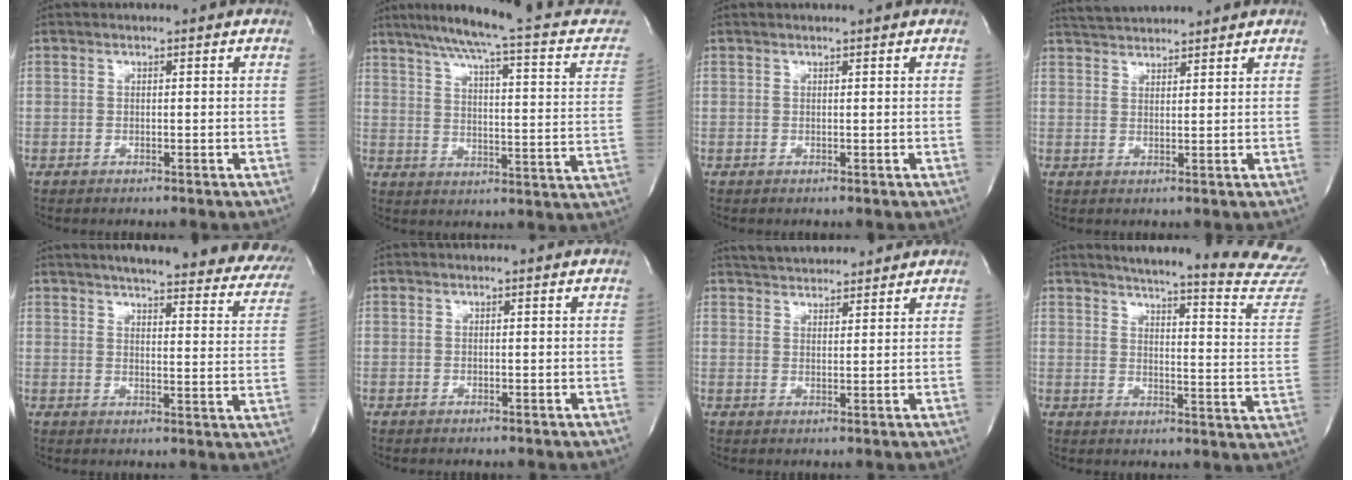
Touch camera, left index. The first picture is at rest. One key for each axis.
{"total": 22.3, "fx": 18.9, "fy": 1.8, "fz": 11.8, "tx": -0.175, "ty": -0.028, "tz": 0.231}
{"total": 1.4, "fx": 1.3, "fy": -0.2, "fz": 0.4, "tx": -0.008, "ty": 0.006, "tz": 0.017}
{"total": 6.0, "fx": 5.8, "fy": 0.5, "fz": 1.5, "tx": -0.035, "ty": 0.028, "tz": 0.099}
{"total": 28.6, "fx": 24.6, "fy": 5.4, "fz": 13.5, "tx": -0.183, "ty": -0.046, "tz": 0.276}
{"total": 0.0}
{"total": 8.6, "fx": 8.1, "fy": 1.8, "fz": 2.5, "tx": -0.042, "ty": 0.021, "tz": 0.121}
{"total": 26.4, "fx": 24.8, "fy": 0.4, "fz": 9.0, "tx": -0.127, "ty": -0.131, "tz": 0.280}